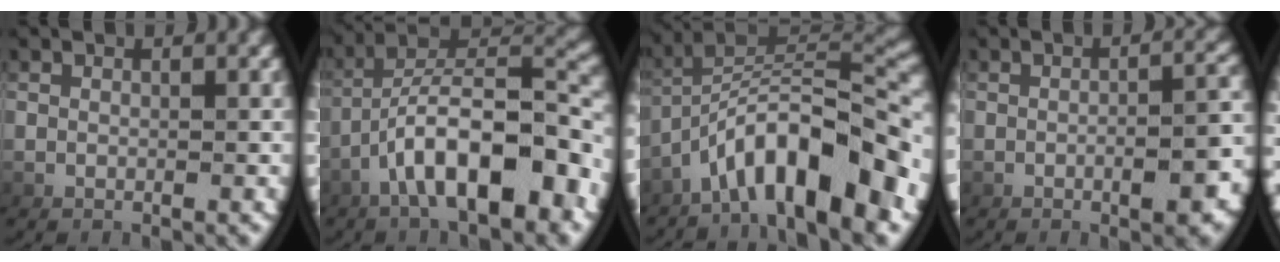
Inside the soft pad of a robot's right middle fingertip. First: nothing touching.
{"total": 7.1, "force": [-1.6, 3.2, 6.2], "torque": [-0.108, -0.002, -0.018]}
{"total": 8.6, "force": [-2.9, 4.0, 7.0], "torque": [-0.116, -0.005, -0.038]}
{"total": 4.5, "force": [-1.7, 1.4, 3.8], "torque": [-0.044, 0.004, -0.028]}